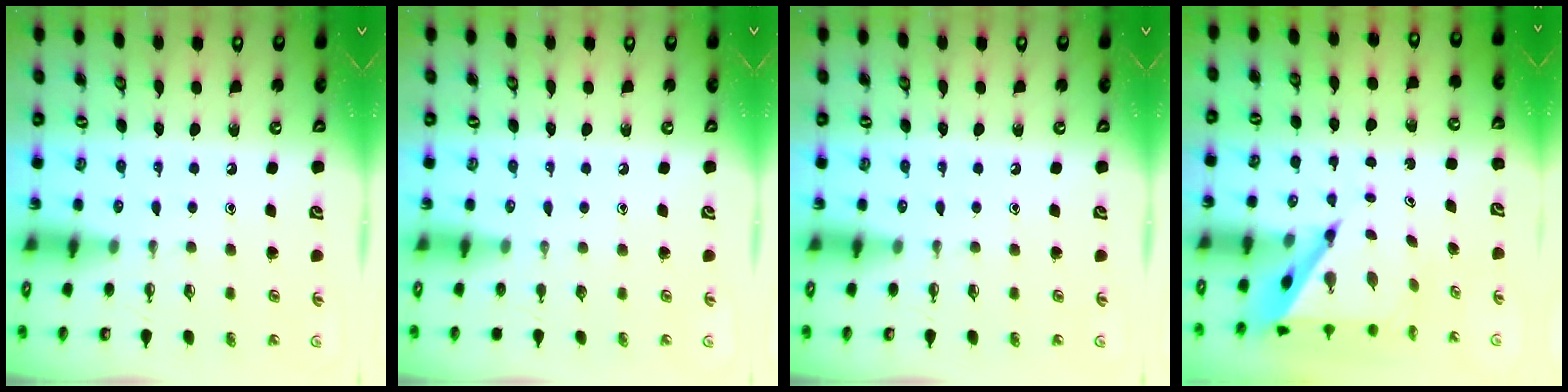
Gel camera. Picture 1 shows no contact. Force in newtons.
{"total": 0.0}
{"total": 0.0}
{"total": 6.8, "press": 6.8, "slide": 0.5}